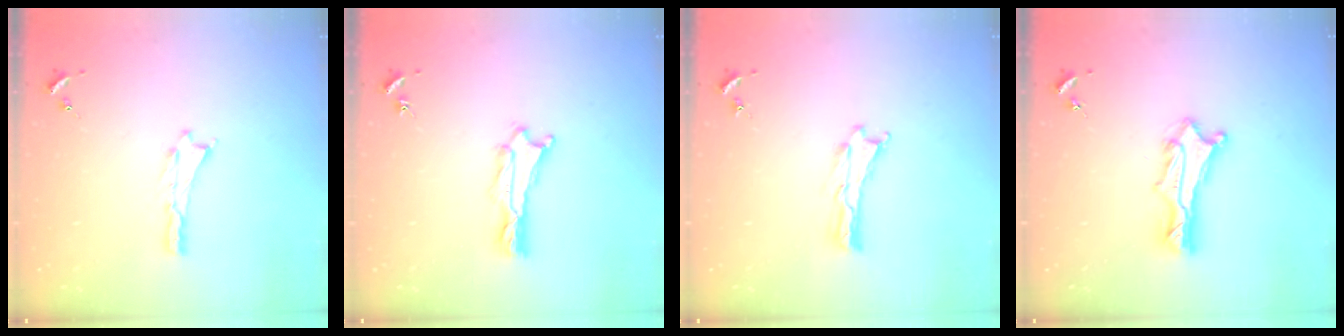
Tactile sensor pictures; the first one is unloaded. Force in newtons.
{"total": 1.0, "press": 1.0, "slide": 0.1}
{"total": 0.0}
{"total": 3.0, "press": 3.0, "slide": 0.2}